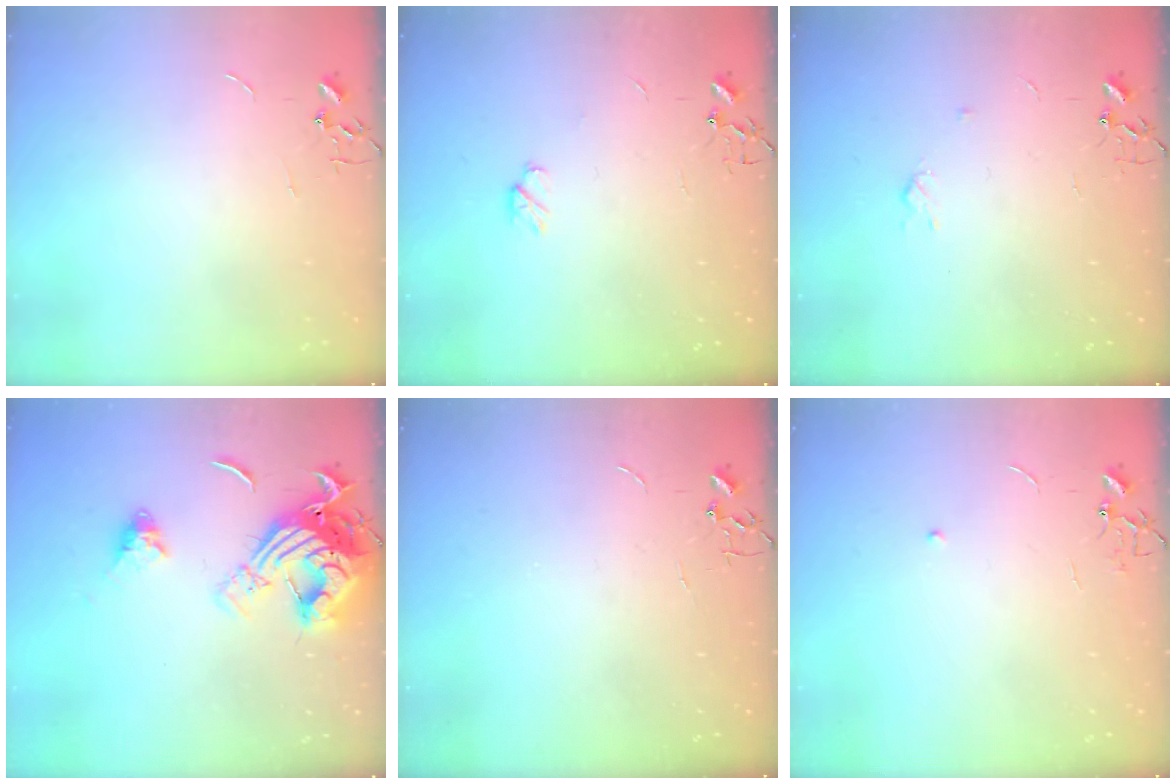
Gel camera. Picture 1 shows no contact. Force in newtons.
{"total": 4.6, "press": 4.6, "slide": 0.7}
{"total": 3.2, "press": 3.1, "slide": 0.6}
{"total": 17.5, "press": 17.4, "slide": 1.9}
{"total": 0.0}
{"total": 5.2, "press": 5.2, "slide": 0.6}